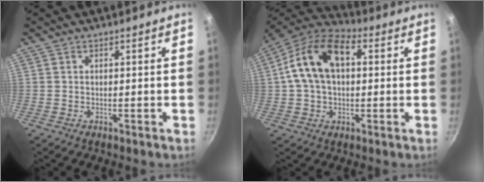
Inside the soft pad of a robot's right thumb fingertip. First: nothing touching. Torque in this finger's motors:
{"motor_torque": [0.14, 2.37, 1.15, -0.64, 0.47]}